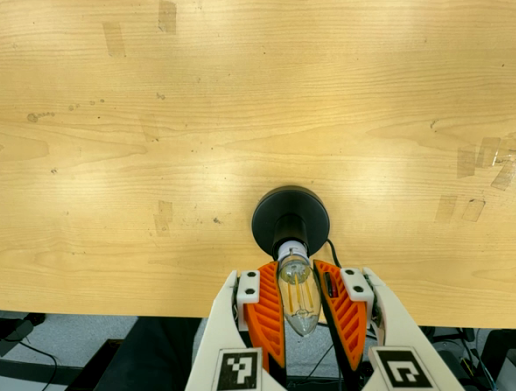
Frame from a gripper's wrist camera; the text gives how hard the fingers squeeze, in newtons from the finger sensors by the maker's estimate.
{"total": 14.1, "left": 14.2, "right": 13.9}